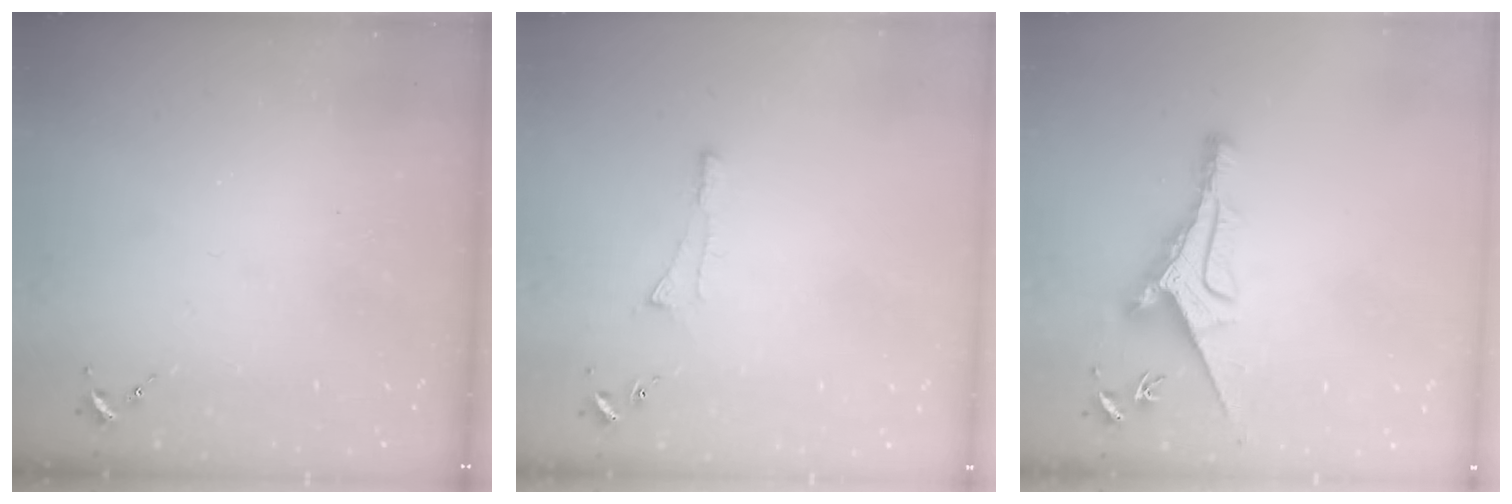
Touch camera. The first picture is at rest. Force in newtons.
{"total": 5.2, "press": 5.2, "slide": 0.5}
{"total": 9.6, "press": 9.6, "slide": 0.3}